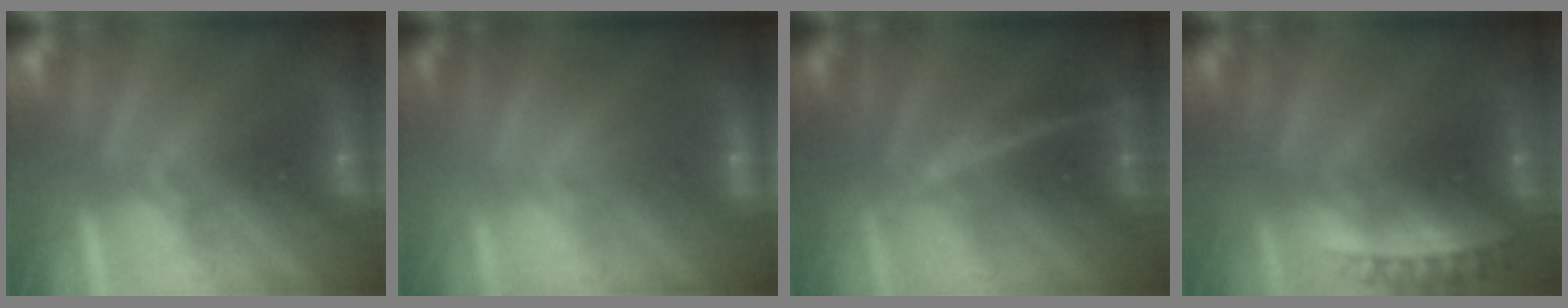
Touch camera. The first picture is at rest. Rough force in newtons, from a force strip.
{"total": 2.3}
{"total": 2.4}
{"total": 2.9}